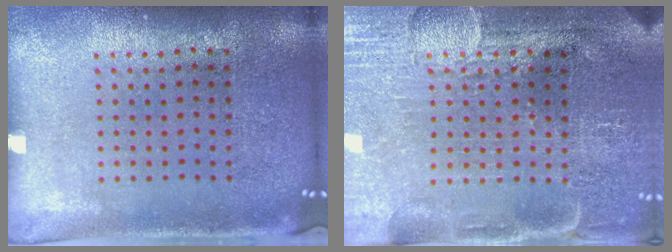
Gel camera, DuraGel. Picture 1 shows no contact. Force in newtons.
{"total": 4.0, "press": 3.7, "slide": 1.5}